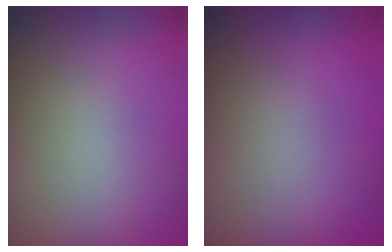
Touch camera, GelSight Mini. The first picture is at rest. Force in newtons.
{"total": 0.0}